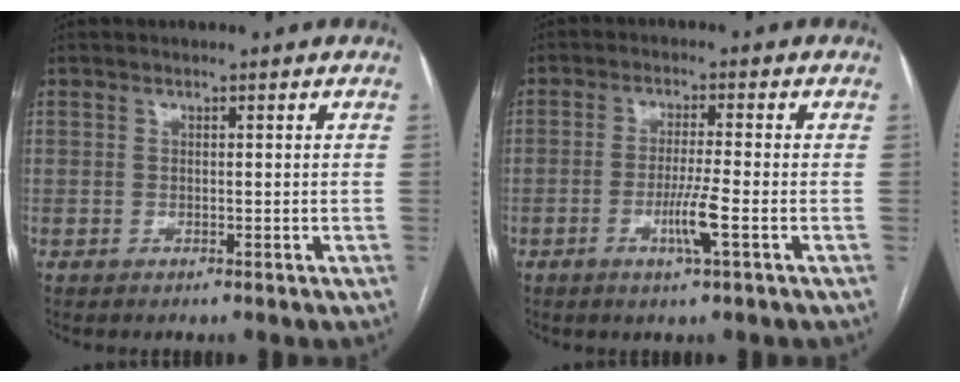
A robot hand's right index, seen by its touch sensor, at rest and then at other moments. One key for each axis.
{"total": 5.0, "fx": -1.8, "fy": -0.4, "fz": 4.6, "tx": -0.088, "ty": -0.010, "tz": -0.034}